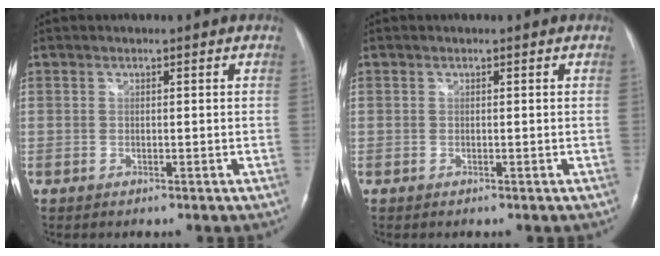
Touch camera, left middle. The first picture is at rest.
{"total": 0.0}